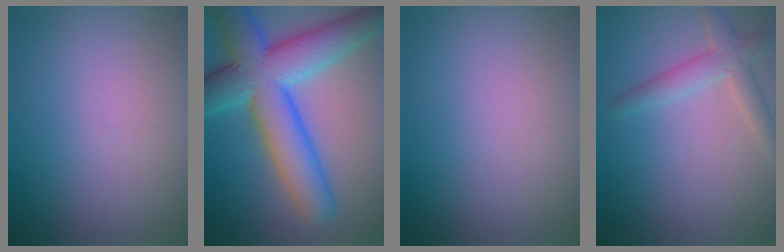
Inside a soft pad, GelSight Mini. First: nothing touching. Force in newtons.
{"total": 11.3, "press": 11.3, "slide": 0.5}
{"total": 0.0}
{"total": 2.8, "press": 2.8, "slide": 0.2}